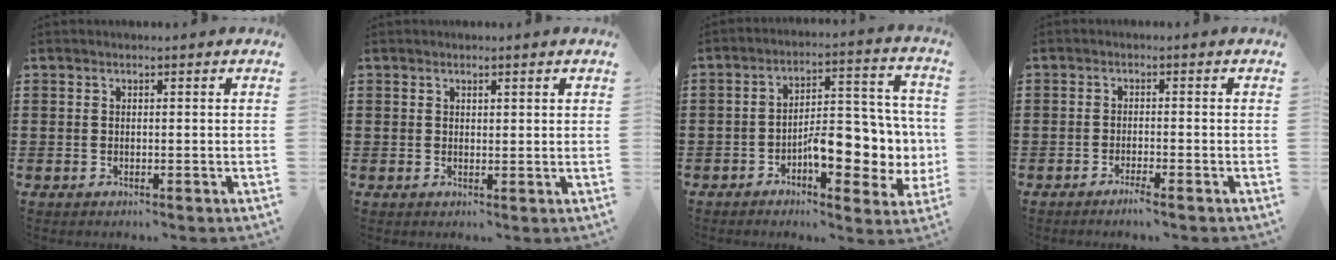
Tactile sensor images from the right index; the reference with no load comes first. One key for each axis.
{"total": 0.6, "fx": 0.5, "fy": 0.1, "fz": 0.4, "tx": -0.009, "ty": 0.001, "tz": 0.008}
{"total": 8.9, "fx": -2.2, "fy": 4.1, "fz": 7.6, "tx": -0.099, "ty": -0.009, "tz": -0.041}
{"total": 1.8, "fx": -1.5, "fy": -0.2, "fz": 1.0, "tx": -0.015, "ty": -0.003, "tz": -0.027}